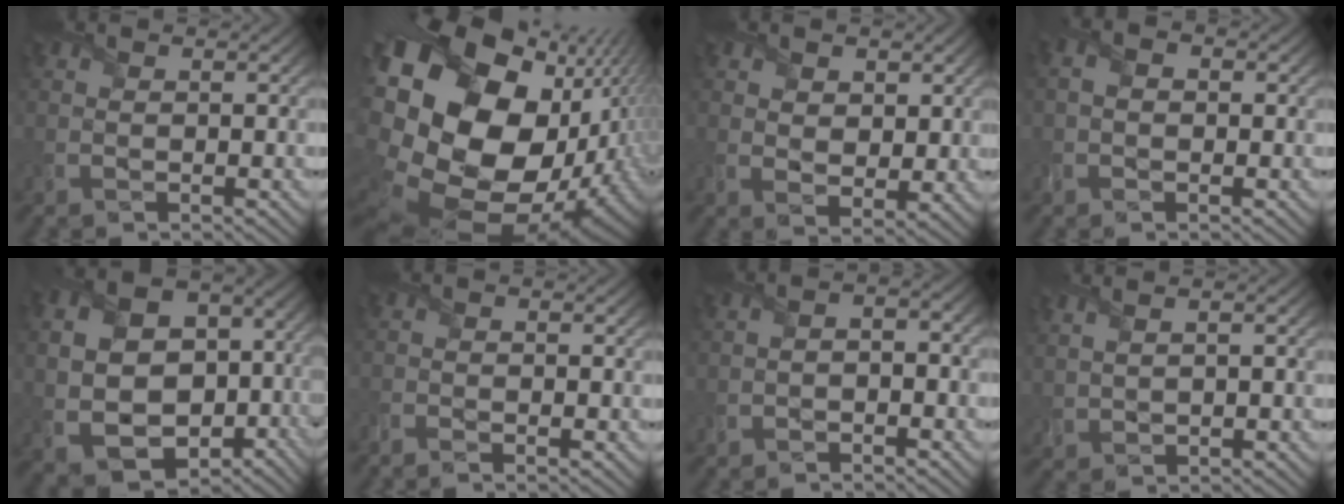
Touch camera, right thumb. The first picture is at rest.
{"total": 24.2, "force": [-2.7, 19.1, 14.6], "torque": [-0.337, -0.035, -0.066]}
{"total": 4.0, "force": [1.7, 2.8, 2.2], "torque": [-0.058, -0.009, 0.022]}
{"total": 2.5, "force": [-0.1, 1.8, 1.7], "torque": [-0.037, 0.004, -0.004]}
{"total": 13.9, "force": [-1.8, 10.2, 9.2], "torque": [-0.195, -0.025, -0.018]}
{"total": 2.0, "force": [-1.7, 0.4, 0.9], "torque": [-0.021, -0.003, -0.036]}
{"total": 2.5, "force": [-1.6, 0.8, 1.6], "torque": [-0.033, 0.000, -0.033]}
{"total": 1.5, "force": [0.8, 0.1, 1.2], "torque": [-0.030, 0.004, 0.025]}